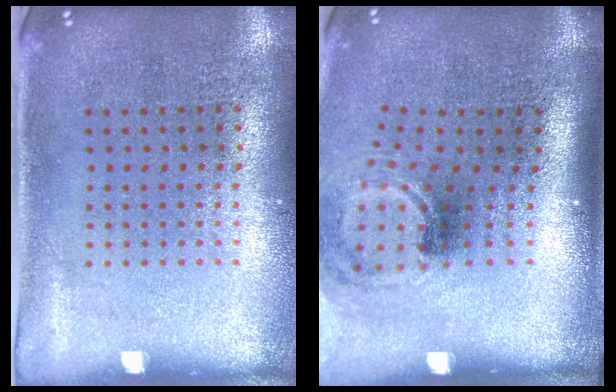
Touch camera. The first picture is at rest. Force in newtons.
{"total": 1.8, "press": 1.2, "slide": 1.4}